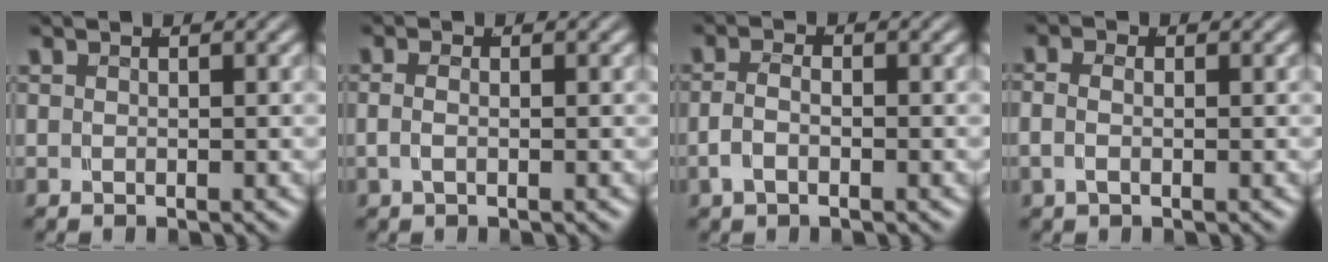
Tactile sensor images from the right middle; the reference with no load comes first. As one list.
[{"total": 1.2, "force": [-0.2, 0.5, 1.0], "torque": [-0.022, 0.001, -0.004]}, {"total": 2.4, "force": [-0.8, 1.4, 1.8], "torque": [-0.037, -0.001, -0.015]}, {"total": 1.9, "force": [-0.1, 1.3, 1.5], "torque": [-0.033, 0.001, -0.004]}]